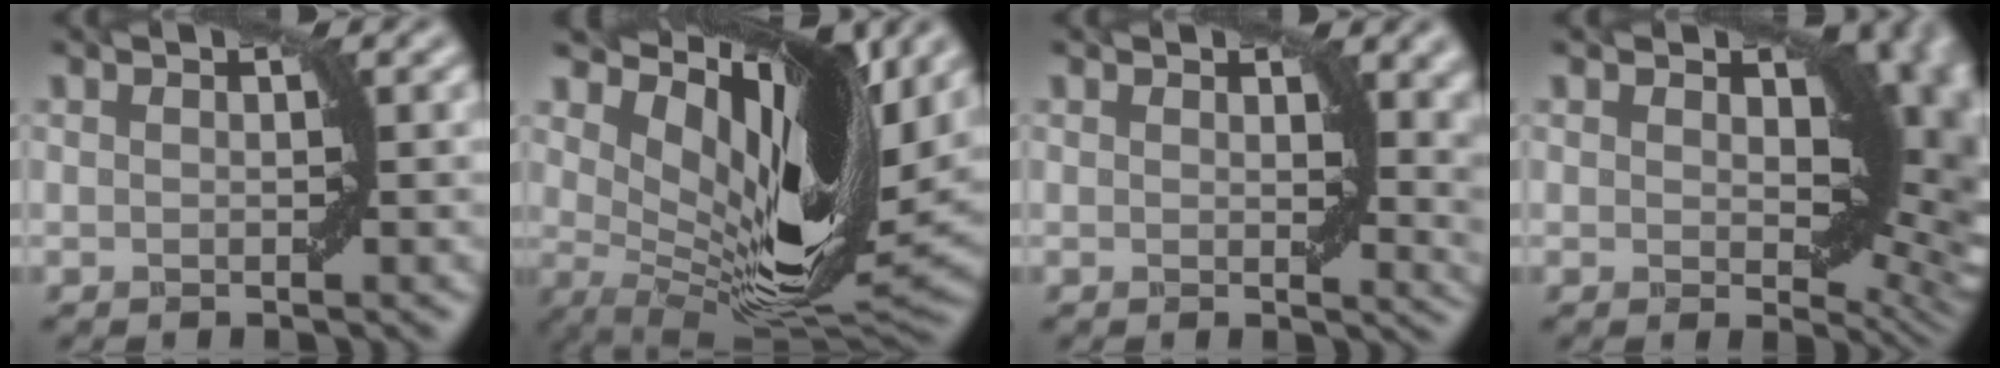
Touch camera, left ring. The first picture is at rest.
{"total": 16.1, "force": [5.1, 6.5, 13.8], "torque": [-0.218, -0.014, 0.098]}
{"total": 4.5, "force": [1.8, 2.3, 3.4], "torque": [-0.036, -0.012, 0.034]}
{"total": 11.4, "force": [2.5, 6.4, 9.1], "torque": [-0.116, -0.011, 0.044]}